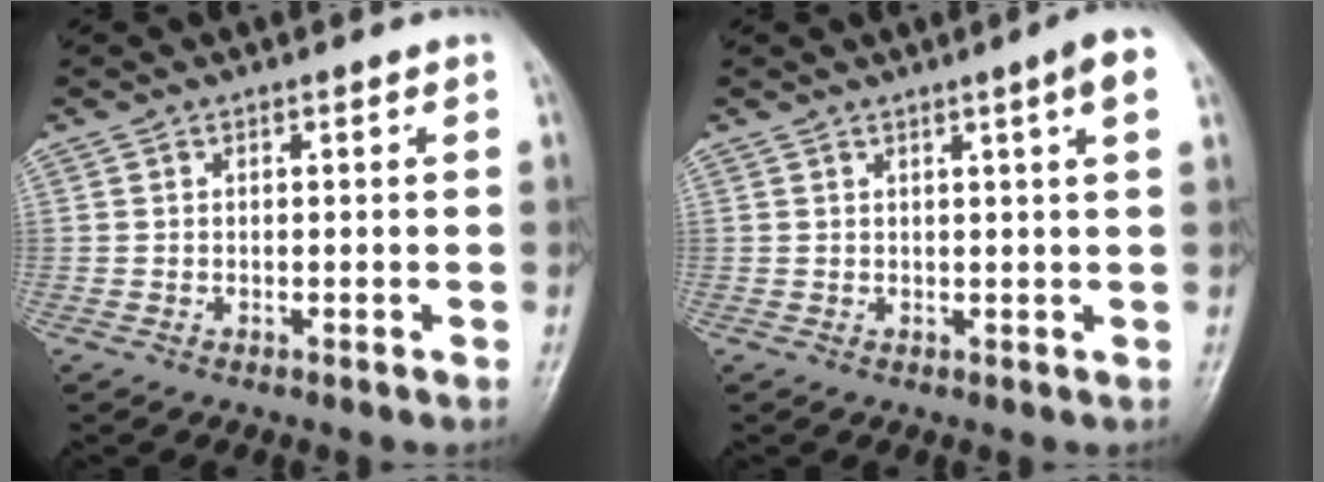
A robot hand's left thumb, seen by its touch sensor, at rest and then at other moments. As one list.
[{"total": 4.0, "force": [1.7, -0.2, 3.7], "torque": [-0.050, -0.003, 0.021]}]